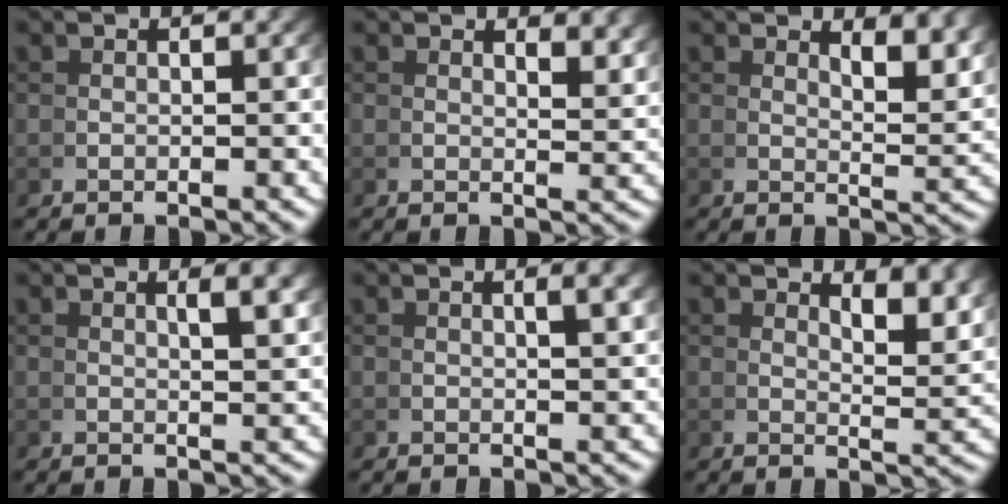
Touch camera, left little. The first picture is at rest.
{"total": 2.2, "force": [1.8, 0.1, 1.1], "torque": [-0.016, -0.012, 0.034]}
{"total": 3.5, "force": [2.5, 0.2, 2.4], "torque": [-0.026, -0.014, 0.046]}
{"total": 2.1, "force": [1.3, -0.4, 1.6], "torque": [-0.024, 0.001, 0.024]}
{"total": 1.5, "force": [0.8, -0.3, 1.2], "torque": [-0.018, 0.002, 0.017]}
{"total": 3.8, "force": [2.7, 0.3, 2.7], "torque": [-0.029, -0.013, 0.050]}